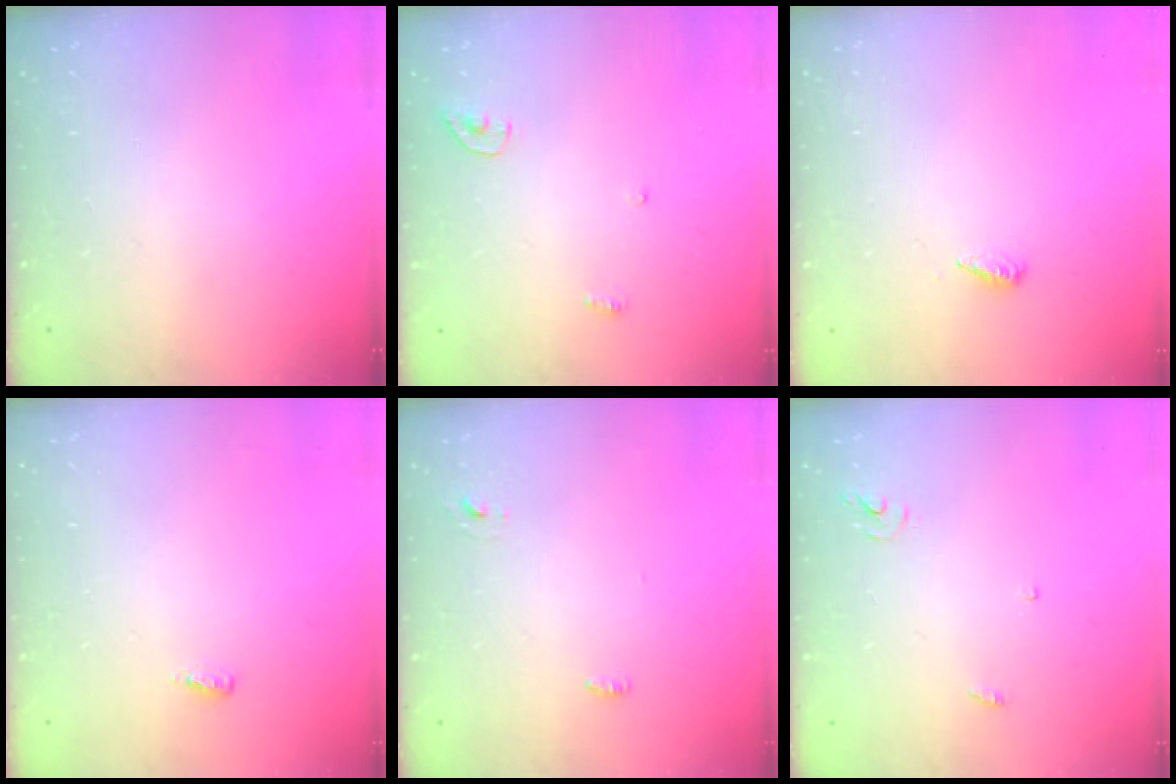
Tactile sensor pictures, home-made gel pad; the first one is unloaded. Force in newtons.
{"total": 3.6, "press": 3.5, "slide": 0.4}
{"total": 3.5, "press": 3.5, "slide": 0.3}
{"total": 3.7, "press": 3.6, "slide": 1.0}
{"total": 3.1, "press": 2.8, "slide": 1.2}
{"total": 3.0, "press": 3.0, "slide": 0.2}